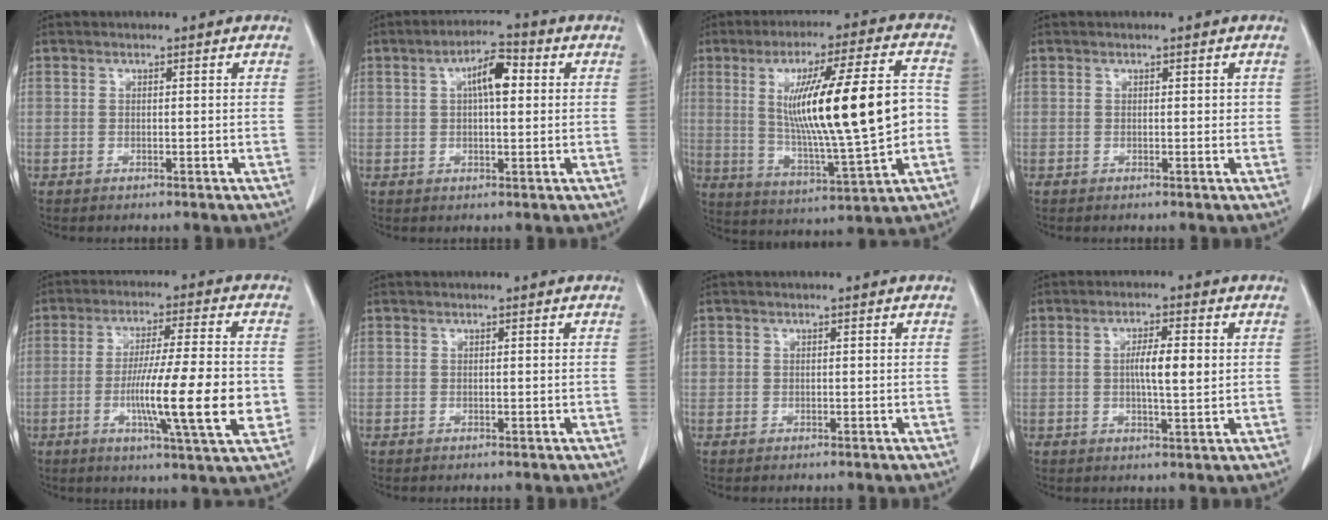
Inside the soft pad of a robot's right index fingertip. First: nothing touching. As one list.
[{"total": 6.0, "force": [1.4, 1.9, 5.5], "torque": [-0.095, 0.016, 0.022]}, {"total": 19.6, "force": [0.8, 1.6, 19.5], "torque": [-0.327, 0.005, 0.015]}, {"total": 1.1, "force": [0.2, 0.6, 0.9], "torque": [-0.006, 0.001, -0.001]}, {"total": 14.7, "force": [-3.0, 0.5, 14.4], "torque": [-0.237, -0.014, -0.054]}, {"total": 0.0}, {"total": 0.7, "force": [-0.1, 0.7, 0.1], "torque": [0.010, 0.005, -0.005]}, {"total": 5.4, "force": [0.5, 0.9, 5.3], "torque": [-0.090, 0.003, 0.007]}]